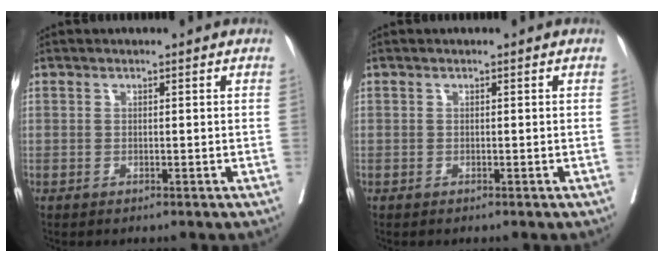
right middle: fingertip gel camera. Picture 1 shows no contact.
{"total": 0.0}